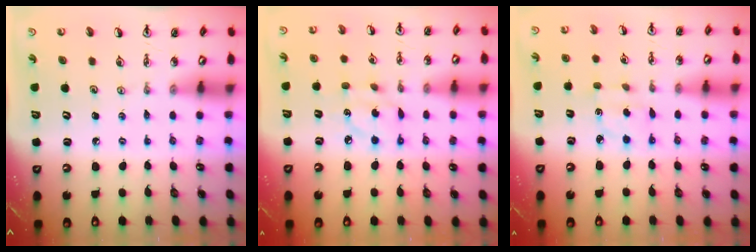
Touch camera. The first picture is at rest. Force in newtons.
{"total": 6.7, "press": 6.7, "slide": 0.1}
{"total": 2.9, "press": 2.8, "slide": 0.7}